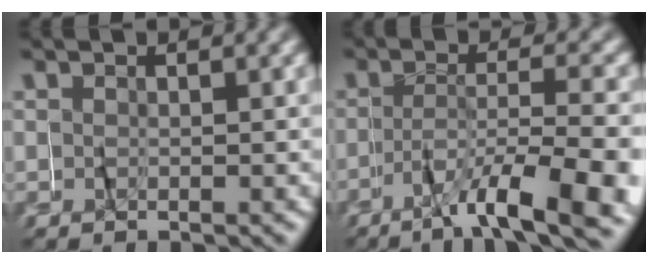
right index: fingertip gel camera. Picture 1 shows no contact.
{"total": 8.3, "force": [-5.8, 0.4, 6.0], "torque": [-0.094, -0.013, -0.086]}